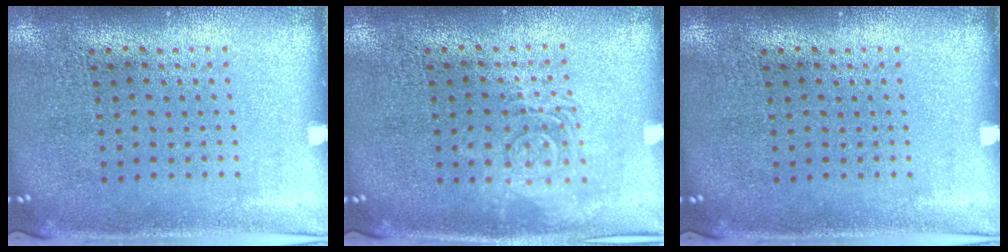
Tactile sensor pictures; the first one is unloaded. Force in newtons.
{"total": 2.8, "press": 2.8, "slide": 0.5}
{"total": 0.0}